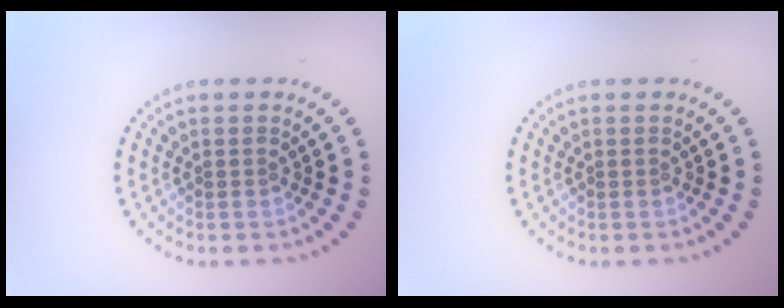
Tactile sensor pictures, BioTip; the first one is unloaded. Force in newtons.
{"total": 0.0}